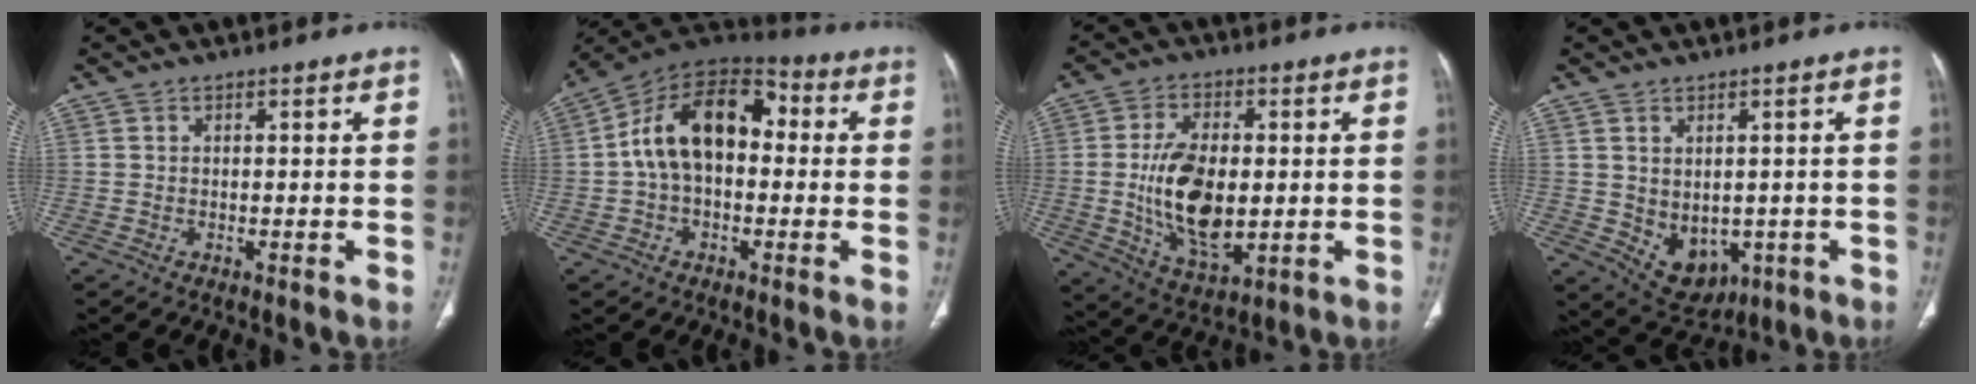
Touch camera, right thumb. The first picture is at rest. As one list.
[{"total": 15.7, "force": [0.8, 10.0, 12.1], "torque": [-0.186, 0.047, 0.001]}, {"total": 14.7, "force": [-0.5, 8.1, 12.3], "torque": [-0.213, -0.012, 0.001]}, {"total": 8.1, "force": [-1.4, 5.9, 5.3], "torque": [-0.058, -0.001, 0.006]}]